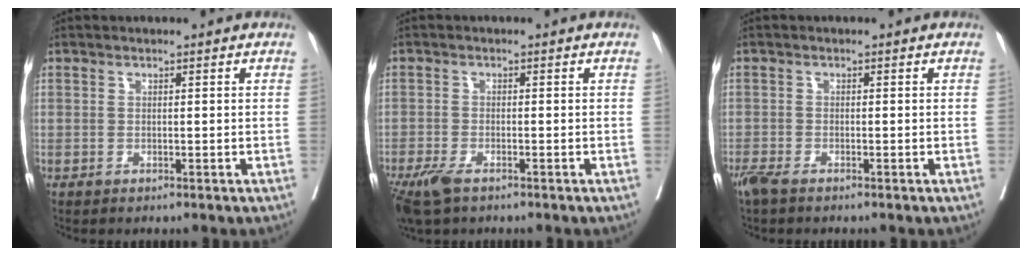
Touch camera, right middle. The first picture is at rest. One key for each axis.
{"total": 5.9, "fx": -4.1, "fy": 2.1, "fz": 3.7, "tx": -0.074, "ty": -0.012, "tz": -0.074}
{"total": 2.8, "fx": -2.2, "fy": 0.5, "fz": 1.6, "tx": -0.038, "ty": -0.011, "tz": -0.044}